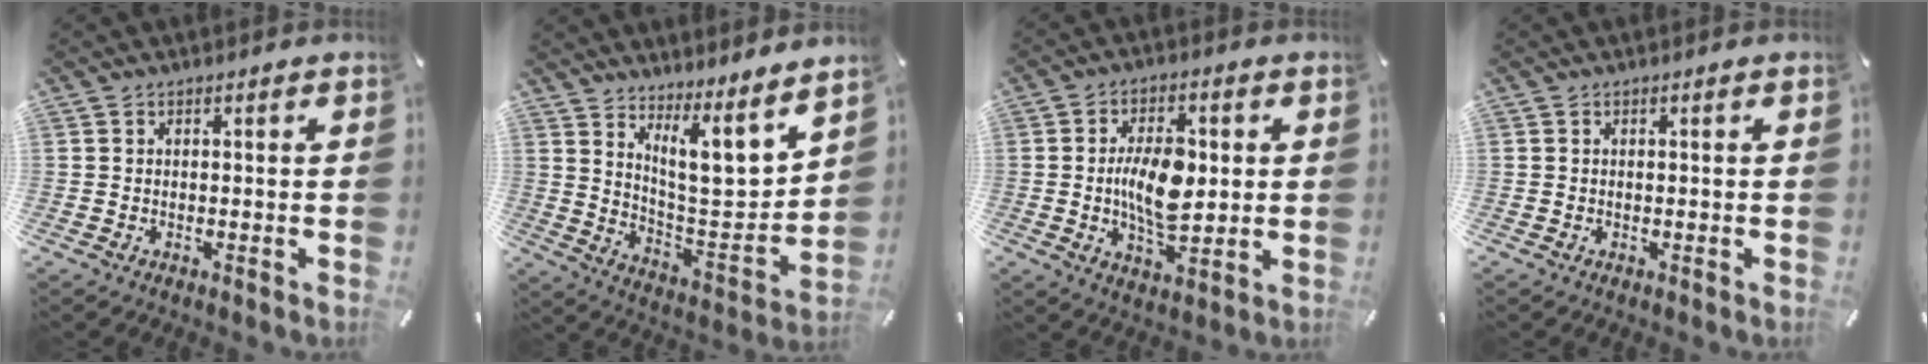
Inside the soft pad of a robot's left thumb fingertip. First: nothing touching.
{"total": 13.2, "force": [9.3, 3.9, 8.5], "torque": [-0.121, -0.075, 0.156]}
{"total": 11.4, "force": [0.5, 6.4, 9.4], "torque": [-0.175, 0.001, 0.005]}
{"total": 0.0}